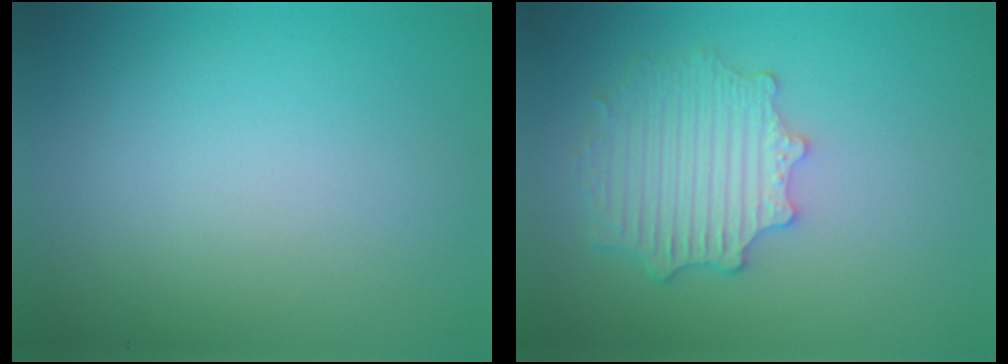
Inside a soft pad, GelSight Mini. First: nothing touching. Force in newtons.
{"total": 4.8, "press": 3.9, "slide": 2.7}